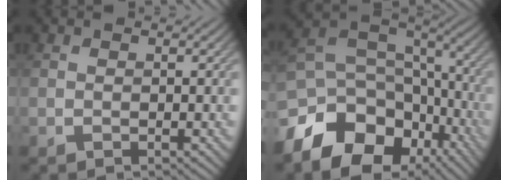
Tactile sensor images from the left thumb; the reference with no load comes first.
{"total": 16.1, "force": [-7.6, 11.1, 8.8], "torque": [-0.221, -0.041, -0.107]}